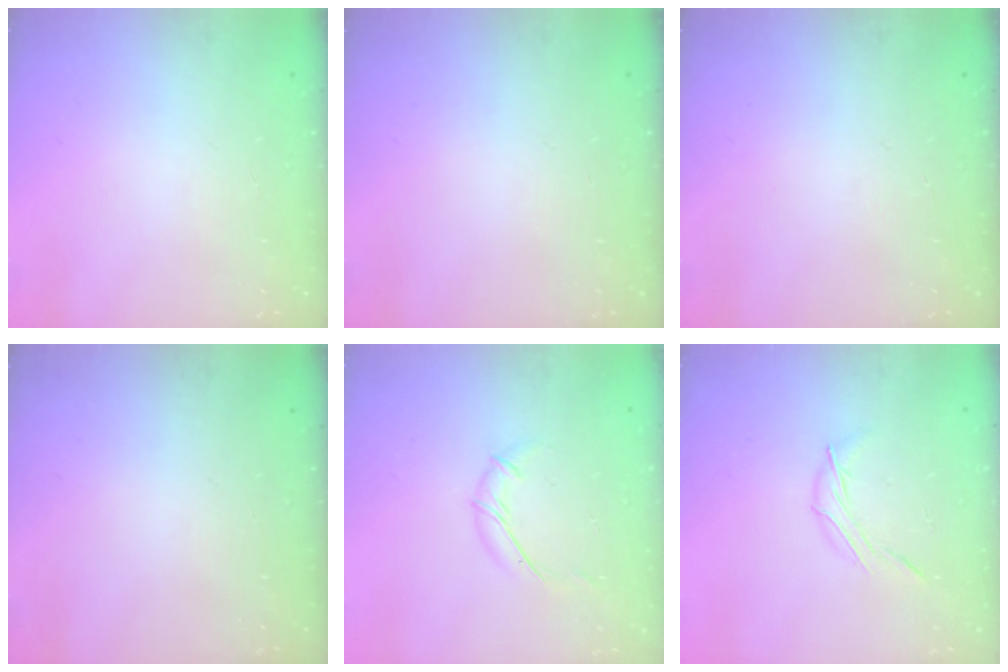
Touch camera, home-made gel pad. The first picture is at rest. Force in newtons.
{"total": 0.0}
{"total": 0.0}
{"total": 0.0}
{"total": 5.8, "press": 5.7, "slide": 1.0}
{"total": 5.7, "press": 5.6, "slide": 0.9}